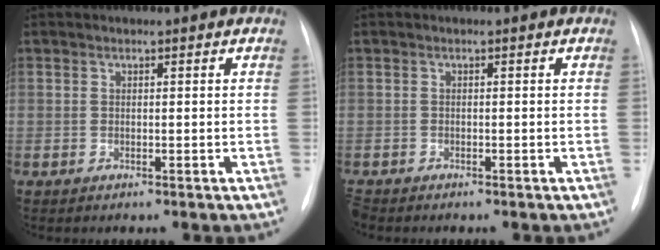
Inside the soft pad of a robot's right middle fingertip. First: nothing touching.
{"total": 1.3, "force": [-1.2, 0.4, 0.2], "torque": [-0.006, -0.004, -0.019]}